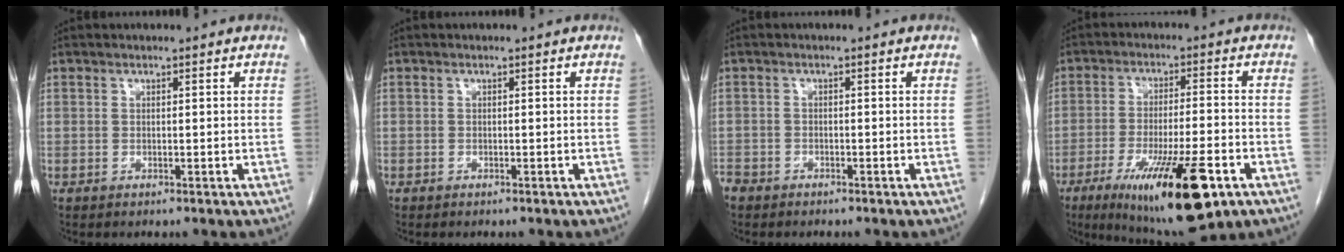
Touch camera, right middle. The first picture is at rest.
{"total": 0.0}
{"total": 3.2, "force": [-2.6, 1.6, 0.7], "torque": [-0.016, -0.001, -0.048]}
{"total": 16.6, "force": [-8.5, 2.7, 14.0], "torque": [-0.217, -0.031, -0.127]}